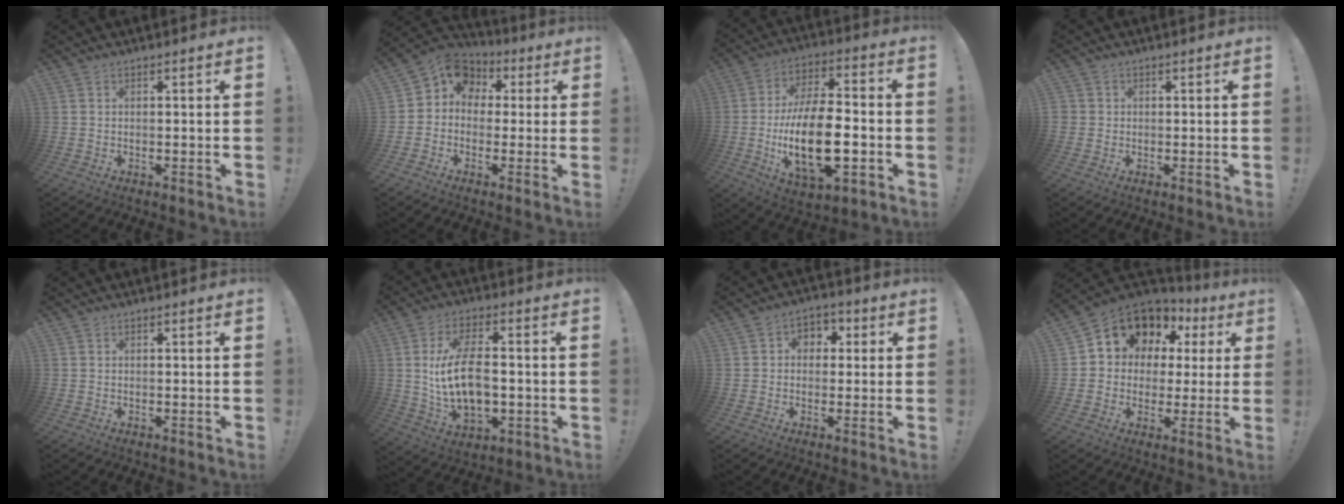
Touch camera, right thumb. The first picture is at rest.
{"total": 7.6, "force": [1.8, 6.7, 3.0], "torque": [-0.044, -0.007, 0.042]}
{"total": 21.7, "force": [-4.9, 10.4, 18.4], "torque": [-0.343, 0.008, -0.079]}
{"total": 1.7, "force": [0.0, 1.7, 0.3], "torque": [-0.011, 0.003, 0.002]}
{"total": 0.0}
{"total": 15.3, "force": [-0.2, 8.5, 12.7], "torque": [-0.237, 0.000, -0.006]}
{"total": 4.8, "force": [-0.6, 4.3, 2.0], "torque": [-0.019, 0.013, -0.011]}
{"total": 11.3, "force": [5.9, 8.5, 4.7], "torque": [-0.079, -0.041, 0.116]}